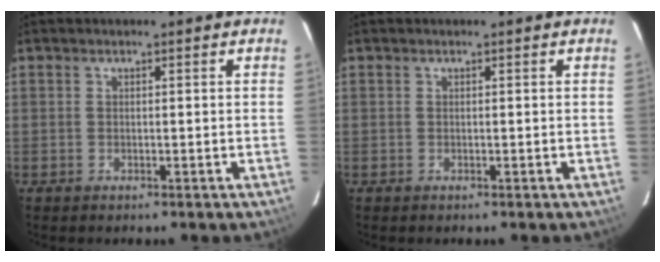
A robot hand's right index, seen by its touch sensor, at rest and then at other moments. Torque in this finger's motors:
{"motor_torque": [0.03, 0.02, 0.00, 0.00]}